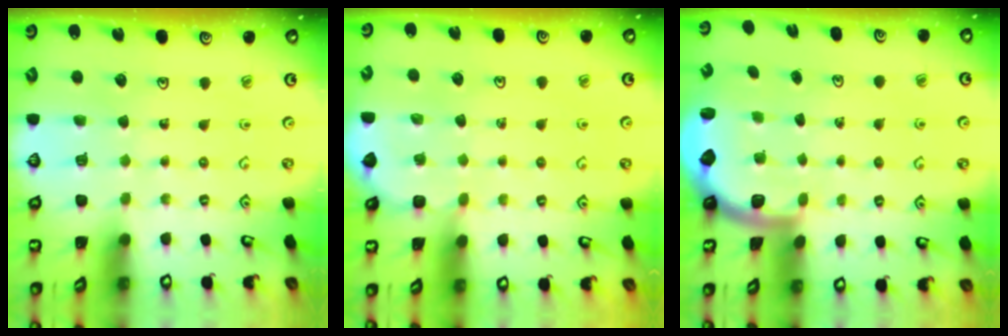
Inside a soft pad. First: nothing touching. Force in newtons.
{"total": 2.9, "press": 2.9, "slide": 0.2}
{"total": 1.9, "press": 1.8, "slide": 0.5}